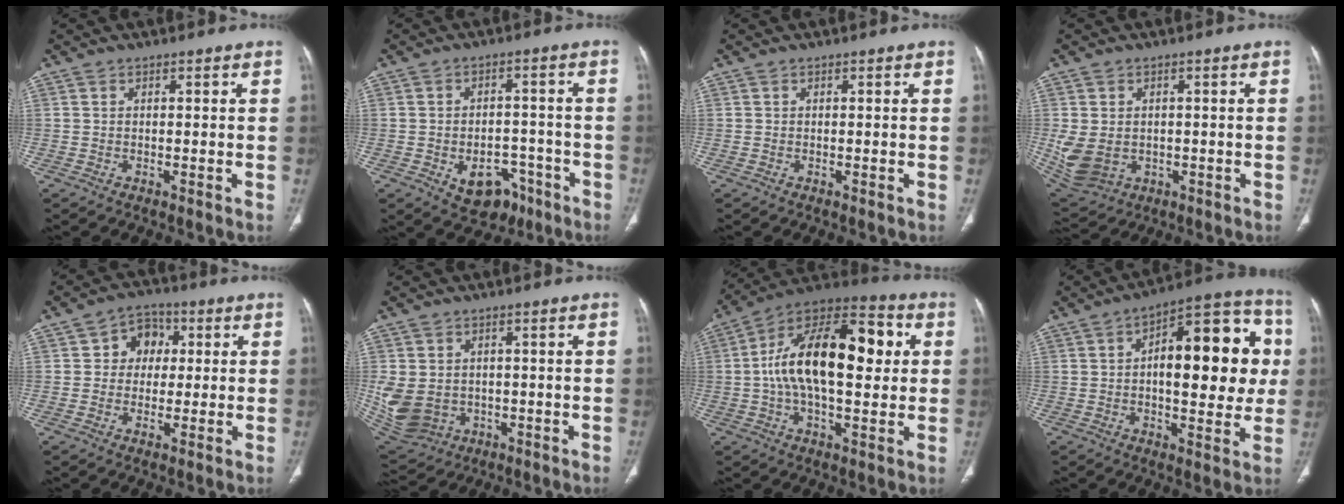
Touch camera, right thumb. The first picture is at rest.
{"total": 9.4, "force": [-4.6, 6.5, 5.0], "torque": [-0.041, 0.035, -0.053]}
{"total": 0.0}
{"total": 9.2, "force": [-0.8, 7.1, 5.8], "torque": [-0.117, -0.005, 0.007]}
{"total": 7.4, "force": [1.4, 6.2, 3.8], "torque": [-0.014, 0.004, 0.014]}
{"total": 13.5, "force": [-1.7, 11.1, 7.6], "torque": [-0.180, -0.003, -0.003]}
{"total": 23.2, "force": [2.8, 11.4, 20.1], "torque": [-0.318, 0.028, 0.034]}
{"total": 22.3, "force": [2.6, 10.0, 19.8], "torque": [-0.227, 0.025, 0.027]}